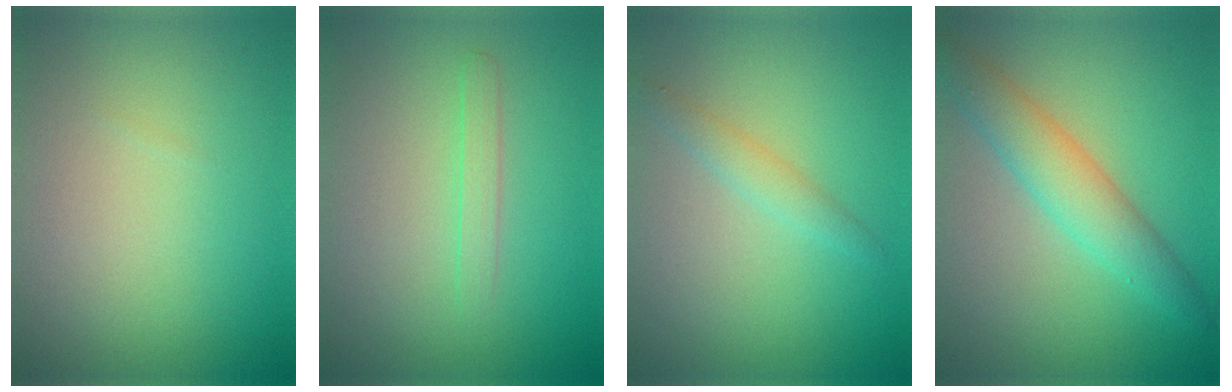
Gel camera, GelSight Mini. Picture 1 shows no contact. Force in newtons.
{"total": 1.3, "press": 1.3, "slide": 0.1}
{"total": 1.6, "press": 1.6, "slide": 0.0}
{"total": 4.4, "press": 4.4, "slide": 0.3}